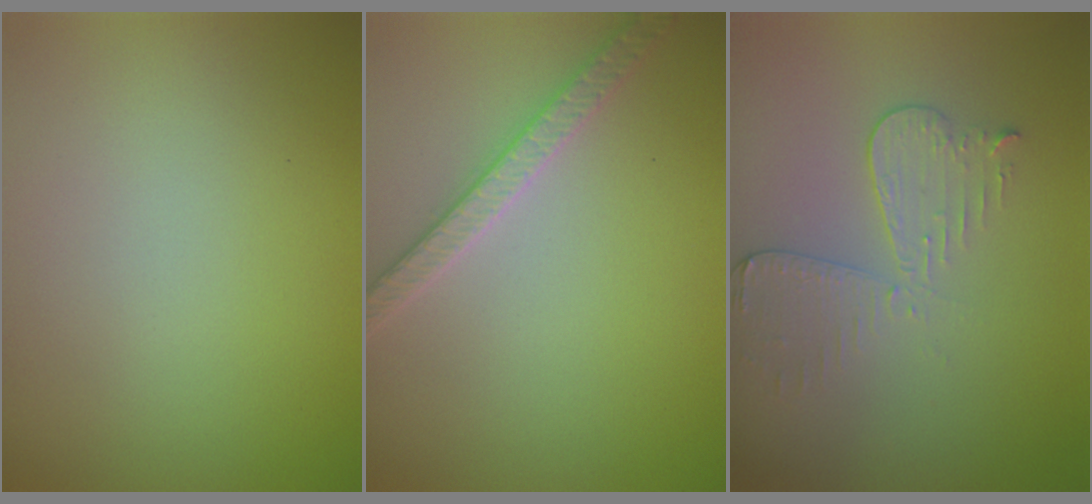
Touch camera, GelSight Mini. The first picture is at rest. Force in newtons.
{"total": 2.6, "press": 2.6, "slide": 0.5}
{"total": 3.0, "press": 2.7, "slide": 1.3}